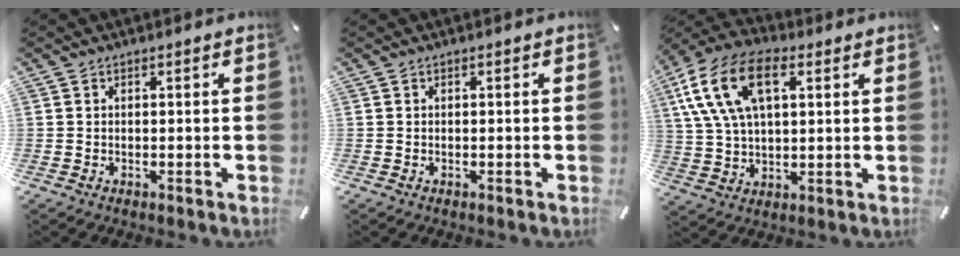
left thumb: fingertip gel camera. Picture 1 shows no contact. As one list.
[{"total": 0.0}, {"total": 15.4, "force": [6.0, 8.9, 11.0], "torque": [-0.254, 0.005, 0.107]}]